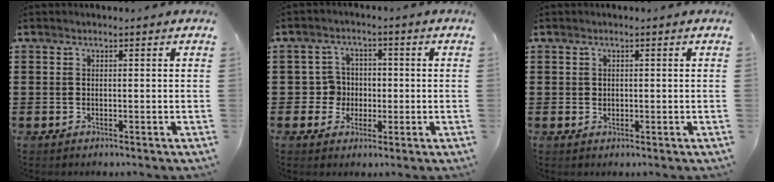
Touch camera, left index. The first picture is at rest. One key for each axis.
{"total": 4.3, "fx": -0.6, "fy": 4.2, "fz": 1.0, "tx": -0.037, "ty": 0.009, "tz": -0.015}
{"total": 0.7, "fx": 0.2, "fy": 0.6, "fz": 0.2, "tx": -0.006, "ty": 0.005, "tz": 0.004}